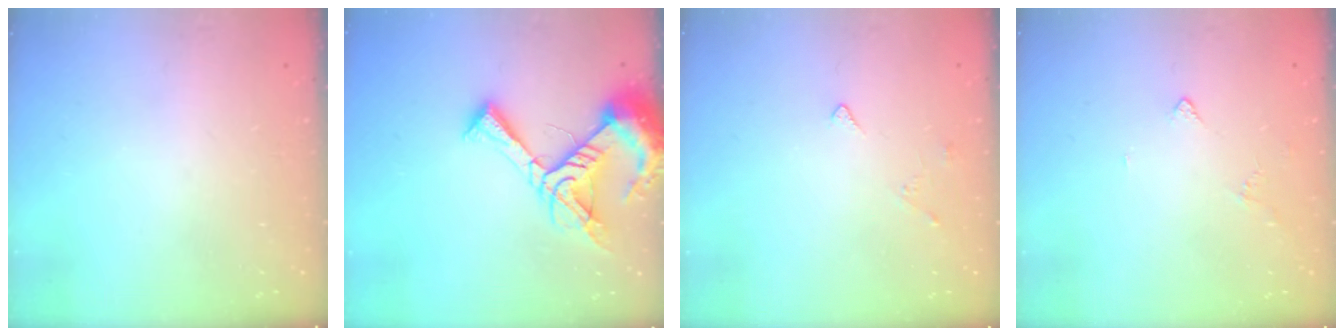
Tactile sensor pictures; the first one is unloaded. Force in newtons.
{"total": 13.9, "press": 13.9, "slide": 1.3}
{"total": 3.3, "press": 3.2, "slide": 0.6}
{"total": 1.8, "press": 1.7, "slide": 0.4}